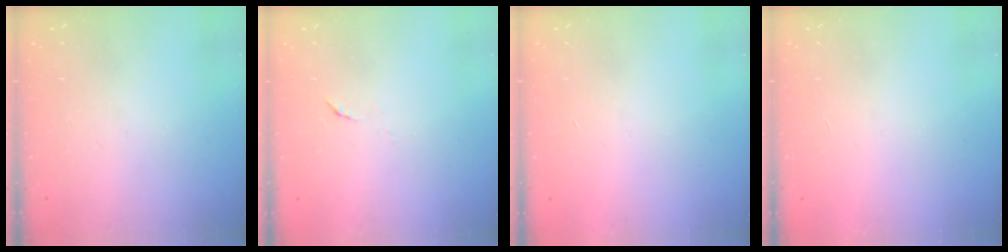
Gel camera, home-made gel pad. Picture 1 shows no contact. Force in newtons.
{"total": 3.9, "press": 3.9, "slide": 0.4}
{"total": 1.7, "press": 1.7, "slide": 0.1}
{"total": 1.7, "press": 1.7, "slide": 0.1}